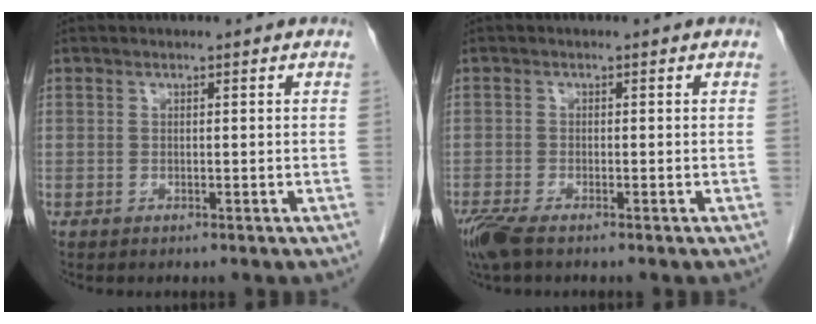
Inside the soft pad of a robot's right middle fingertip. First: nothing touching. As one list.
[{"total": 4.1, "force": [-2.9, 1.0, 2.7], "torque": [-0.061, -0.013, -0.056]}]